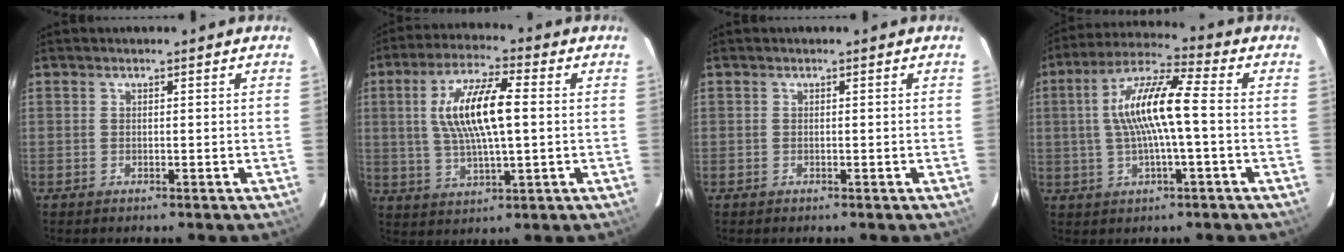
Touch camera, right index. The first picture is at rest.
{"total": 12.7, "force": [1.5, 3.6, 12.1], "torque": [-0.233, 0.010, 0.031]}
{"total": 0.0}
{"total": 12.2, "force": [0.2, 2.1, 12.0], "torque": [-0.223, 0.020, 0.002]}